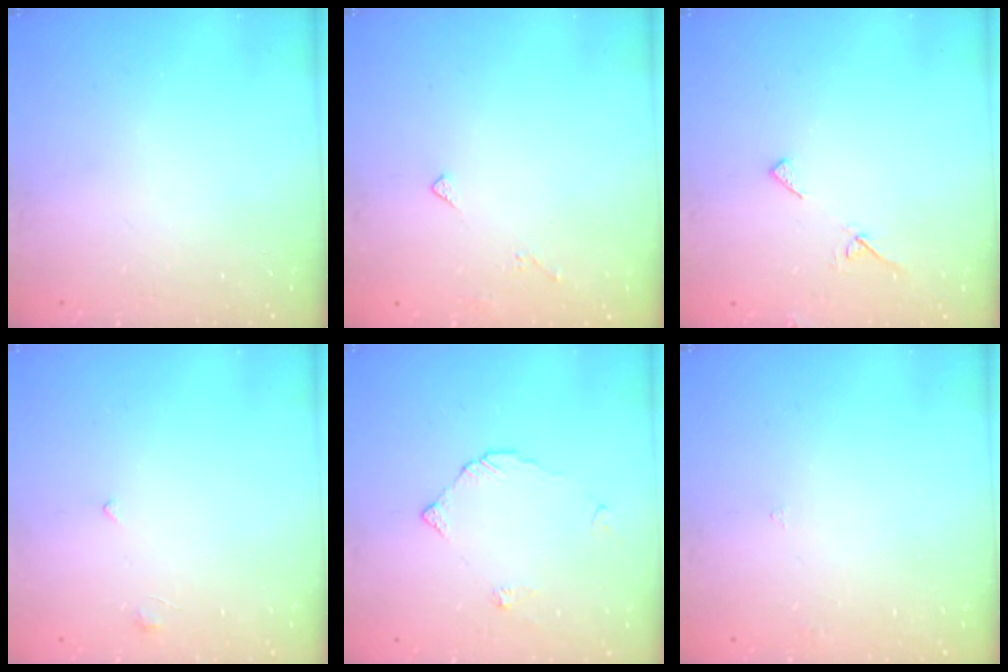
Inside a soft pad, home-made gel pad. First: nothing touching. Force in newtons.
{"total": 3.7, "press": 3.7, "slide": 0.7}
{"total": 4.3, "press": 4.2, "slide": 0.4}
{"total": 0.9, "press": 0.8, "slide": 0.4}
{"total": 3.0, "press": 3.0, "slide": 0.2}
{"total": 1.6, "press": 1.5, "slide": 0.4}